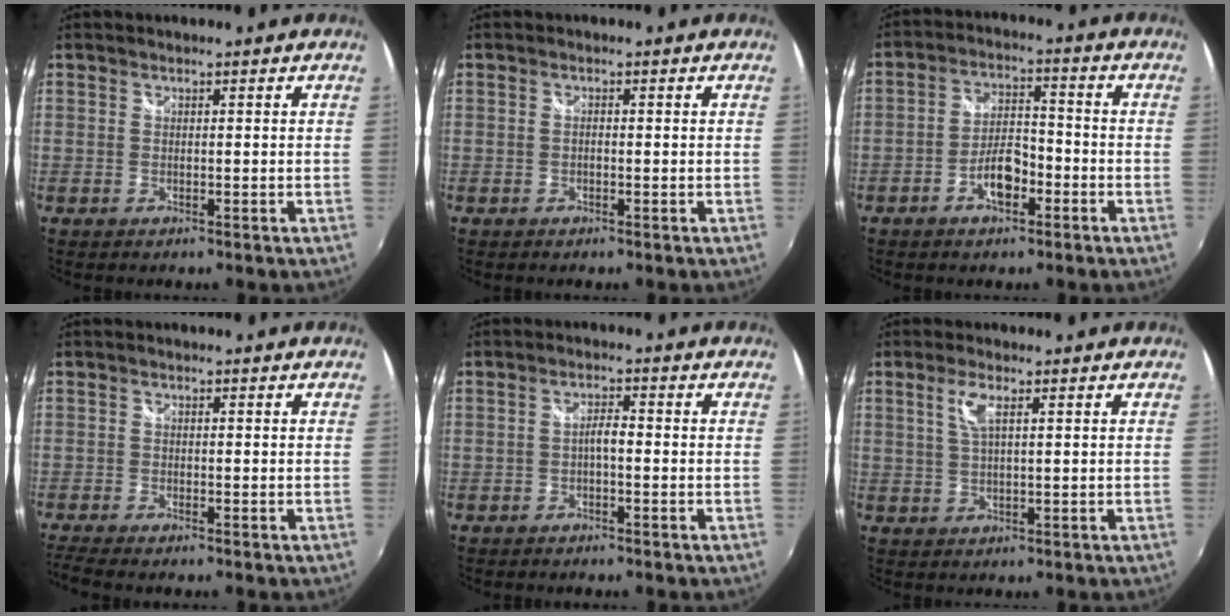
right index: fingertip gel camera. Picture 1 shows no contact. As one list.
[{"total": 1.3, "force": [-0.7, 0.5, 0.9], "torque": [-0.019, 0.003, -0.015]}, {"total": 6.9, "force": [-3.5, 3.3, 5.0], "torque": [-0.097, 0.010, -0.056]}, {"total": 4.1, "force": [-3.5, 0.5, 2.1], "torque": [-0.058, -0.018, -0.066]}, {"total": 2.1, "force": [-0.9, 0.6, 1.8], "torque": [-0.036, 0.006, -0.016]}, {"total": 3.6, "force": [1.4, 0.8, 3.2], "torque": [-0.063, 0.002, 0.027]}]